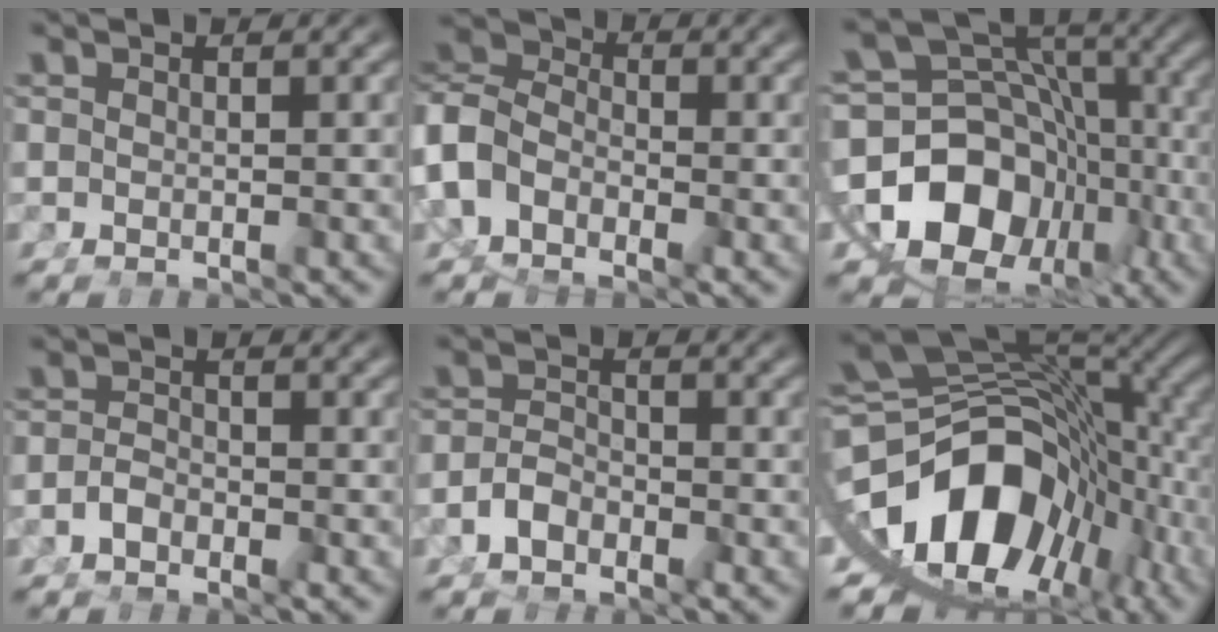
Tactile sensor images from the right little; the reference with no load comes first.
{"total": 9.7, "force": [-0.8, 8.6, 4.3], "torque": [-0.116, -0.018, -0.022]}
{"total": 18.7, "force": [-4.2, 14.9, 10.5], "torque": [-0.197, -0.061, -0.052]}
{"total": 1.8, "force": [-1.6, 0.6, 0.7], "torque": [-0.015, -0.009, -0.023]}
{"total": 3.0, "force": [-1.9, 1.8, 1.4], "torque": [-0.022, -0.007, -0.030]}
{"total": 22.3, "force": [-4.0, 15.9, 15.2], "torque": [-0.270, -0.057, -0.046]}